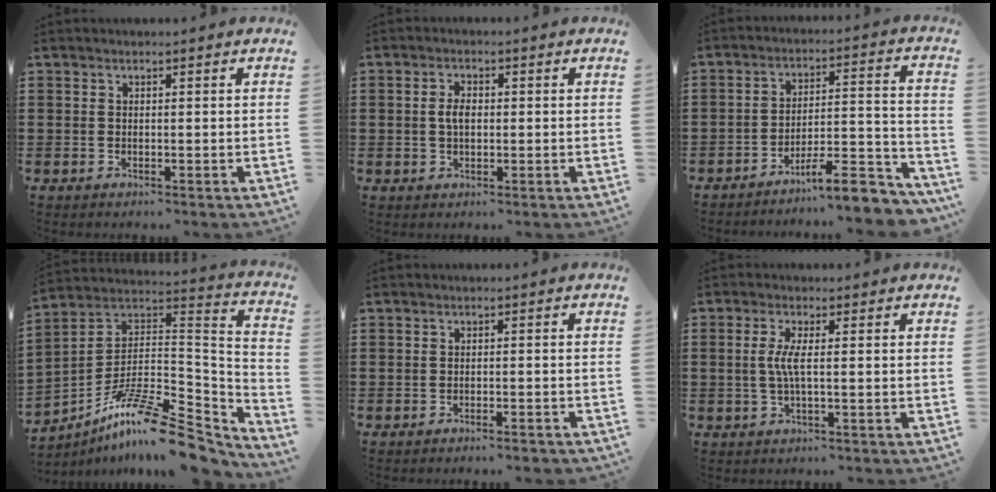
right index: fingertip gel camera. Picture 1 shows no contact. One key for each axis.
{"total": 2.9, "fx": 0.1, "fy": 1.6, "fz": 2.5, "tx": -0.057, "ty": 0.005, "tz": -0.003}
{"total": 9.5, "fx": -8.0, "fy": 1.4, "fz": 4.9, "tx": -0.065, "ty": 0.021, "tz": -0.148}
{"total": 14.1, "fx": -10.0, "fy": 3.2, "fz": 9.4, "tx": -0.165, "ty": 0.022, "tz": -0.180}
{"total": 1.4, "fx": -1.4, "fy": 0.0, "fz": 0.5, "tx": -0.012, "ty": 0.000, "tz": -0.027}
{"total": 3.4, "fx": -0.1, "fy": 0.2, "fz": 3.4, "tx": -0.079, "ty": -0.010, "tz": -0.009}